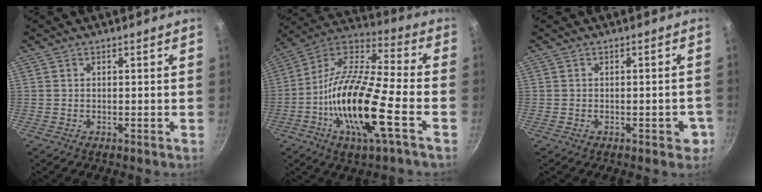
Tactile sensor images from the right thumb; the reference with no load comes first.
{"total": 20.5, "force": [-6.5, 5.1, 18.8], "torque": [-0.347, 0.029, -0.142]}
{"total": 3.9, "force": [-1.5, 1.8, 3.1], "torque": [-0.019, 0.008, -0.021]}